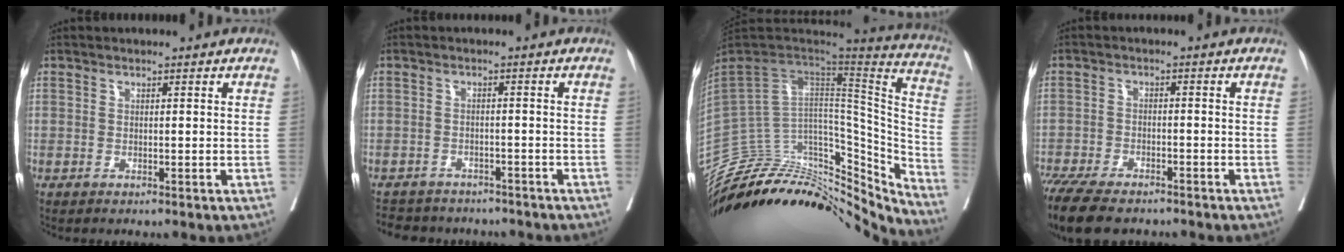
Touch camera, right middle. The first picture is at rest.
{"total": 10.6, "force": [-9.5, 4.0, 2.8], "torque": [-0.059, 0.004, -0.118]}
{"total": 34.9, "force": [-29.9, 12.8, 12.6], "torque": [-0.177, 0.024, -0.419]}
{"total": 12.0, "force": [-9.8, 3.7, 6.0], "torque": [-0.118, -0.017, -0.156]}